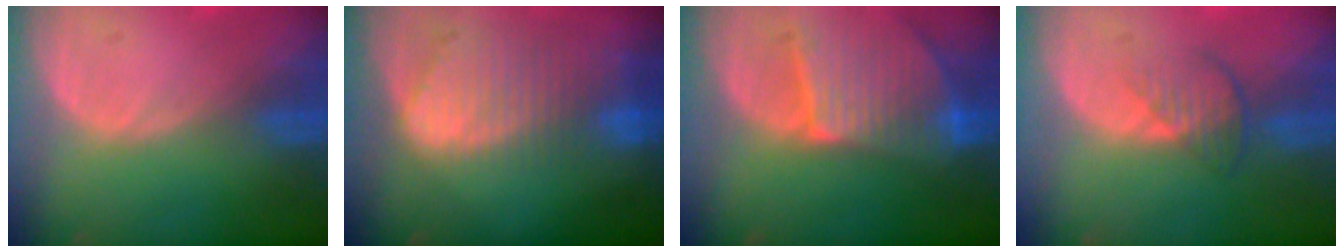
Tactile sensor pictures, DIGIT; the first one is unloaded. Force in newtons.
{"total": 10.0, "press": 8.5, "slide": 5.2}
{"total": 9.6, "press": 8.5, "slide": 4.6}
{"total": 3.8, "press": 3.3, "slide": 1.8}